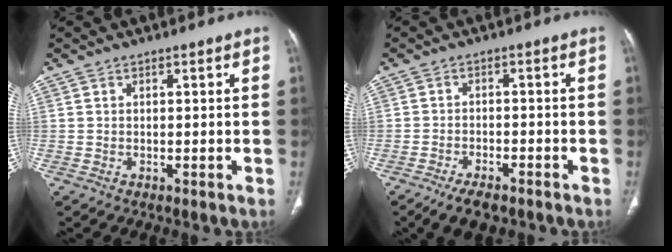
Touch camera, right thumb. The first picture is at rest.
{"total": 6.0, "force": [-4.5, 2.3, 3.3], "torque": [-0.055, 0.012, -0.074]}